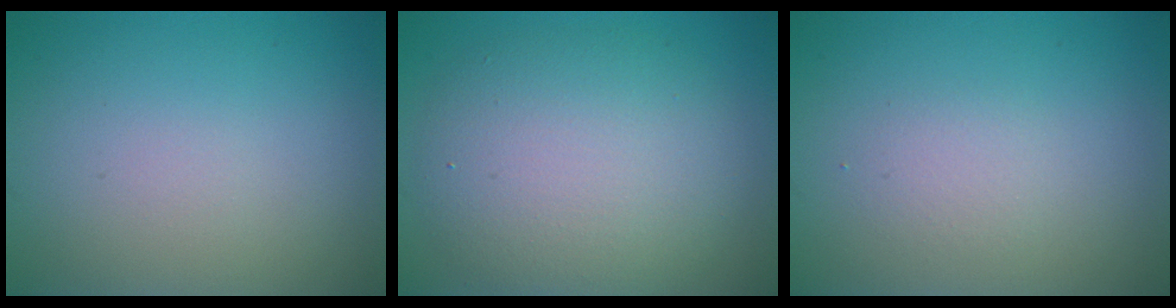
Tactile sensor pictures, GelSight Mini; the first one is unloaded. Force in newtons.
{"total": 7.1, "press": 7.1, "slide": 0.6}
{"total": 1.3, "press": 1.3, "slide": 0.2}